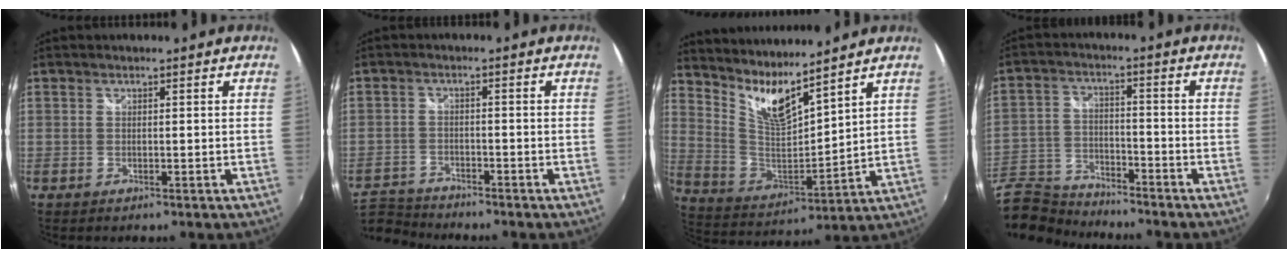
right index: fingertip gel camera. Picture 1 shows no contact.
{"total": 7.5, "force": [-7.1, 2.5, 0.9], "torque": [-0.045, 0.010, -0.136]}
{"total": 10.1, "force": [8.5, 1.0, 5.4], "torque": [-0.105, -0.025, 0.168]}
{"total": 13.8, "force": [-11.7, 5.5, 4.9], "torque": [-0.134, -0.013, -0.215]}